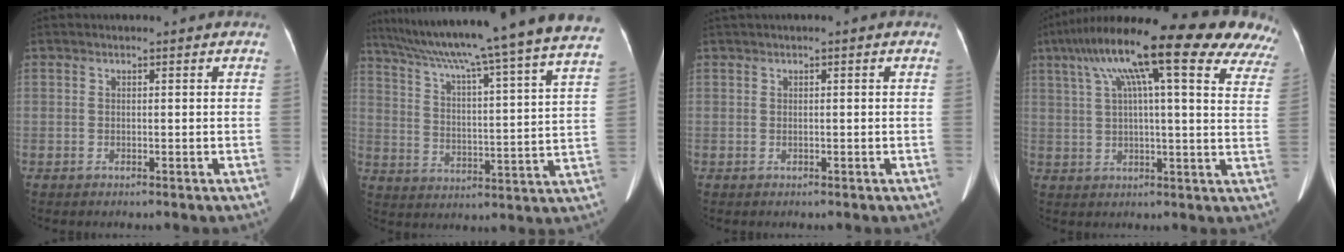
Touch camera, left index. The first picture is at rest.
{"total": 29.5, "force": [25.8, -1.8, 14.1], "torque": [-0.235, -0.053, 0.345]}
{"total": 0.6, "force": [0.2, 0.0, 0.6], "torque": [-0.017, 0.012, 0.008]}
{"total": 27.8, "force": [18.5, 4.8, 20.1], "torque": [-0.274, 0.059, 0.241]}